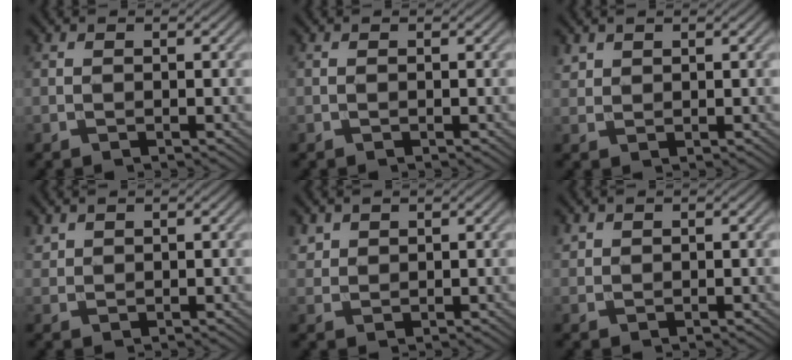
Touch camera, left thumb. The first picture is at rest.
{"total": 0.0}
{"total": 1.5, "force": [1.2, 0.8, 0.3], "torque": [-0.011, 0.001, 0.030]}
{"total": 1.4, "force": [1.3, 0.5, 0.4], "torque": [-0.014, 0.004, 0.033]}
{"total": 2.0, "force": [1.5, 1.2, 0.5], "torque": [-0.017, 0.001, 0.036]}
{"total": 1.1, "force": [0.9, 0.6, 0.2], "torque": [-0.009, 0.001, 0.023]}